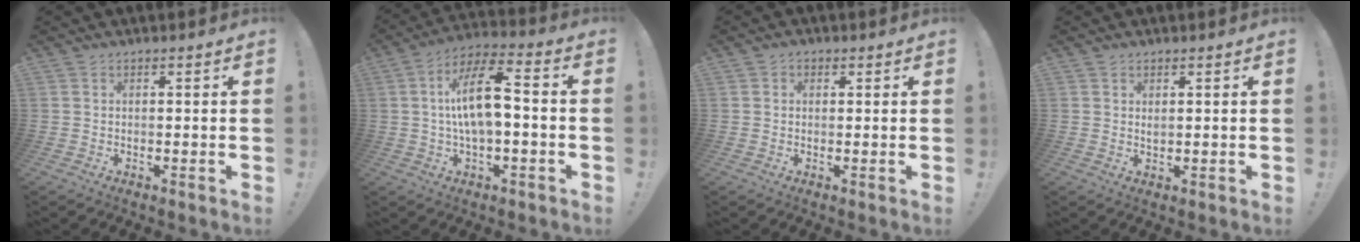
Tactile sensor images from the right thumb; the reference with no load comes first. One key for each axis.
{"total": 14.6, "fx": 0.5, "fy": 5.6, "fz": 13.5, "tx": -0.239, "ty": 0.005, "tz": 0.001}
{"total": 1.4, "fx": 0.3, "fy": 1.2, "fz": 0.5, "tx": -0.010, "ty": 0.002, "tz": 0.006}
{"total": 1.3, "fx": 1.0, "fy": 0.3, "fz": 0.6, "tx": 0.001, "ty": -0.007, "tz": 0.017}